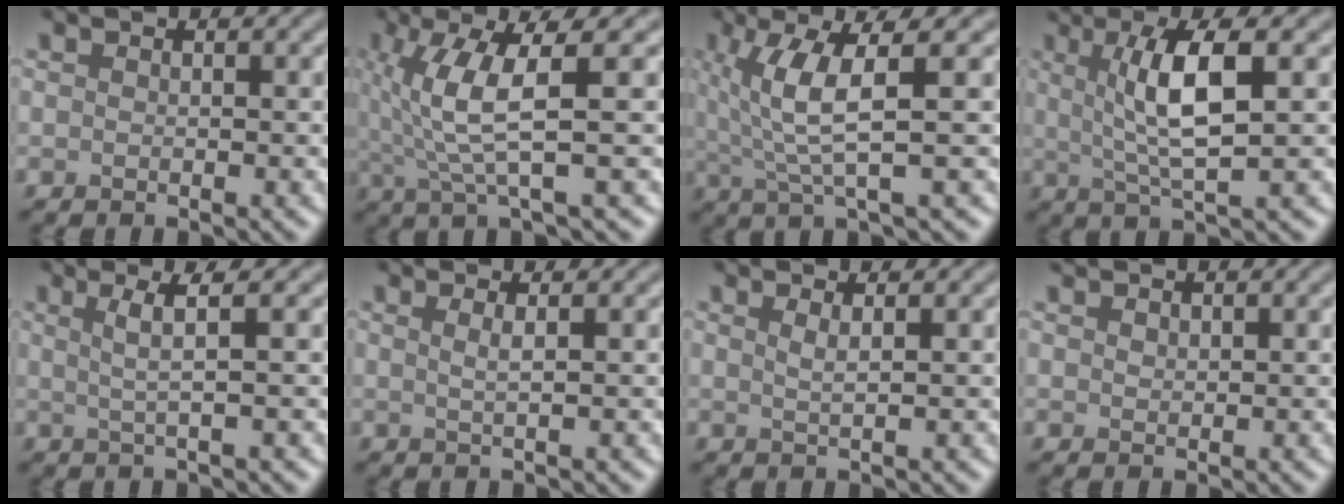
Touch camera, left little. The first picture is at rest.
{"total": 5.9, "force": [1.0, 1.0, 5.7], "torque": [-0.115, 0.006, 0.020]}
{"total": 5.4, "force": [1.4, 0.9, 5.2], "torque": [-0.102, 0.005, 0.026]}
{"total": 5.7, "force": [1.3, 1.2, 5.5], "torque": [-0.102, 0.006, 0.026]}
{"total": 2.8, "force": [0.8, 0.5, 2.6], "torque": [-0.046, 0.003, 0.012]}
{"total": 1.6, "force": [0.6, 0.6, 1.4], "torque": [-0.019, 0.002, -0.002]}
{"total": 1.2, "force": [0.6, 0.4, 1.0], "torque": [-0.009, 0.001, 0.007]}
{"total": 1.0, "force": [0.8, 0.5, 0.2], "torque": [-0.006, 0.002, 0.017]}